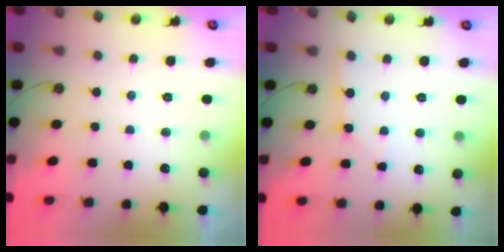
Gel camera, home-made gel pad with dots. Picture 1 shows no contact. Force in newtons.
{"total": 1.3, "press": 1.3, "slide": 0.2}